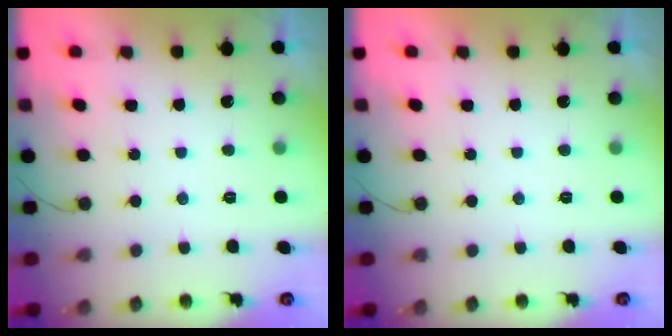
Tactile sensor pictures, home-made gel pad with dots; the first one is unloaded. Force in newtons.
{"total": 1.7, "press": 1.7, "slide": 0.1}